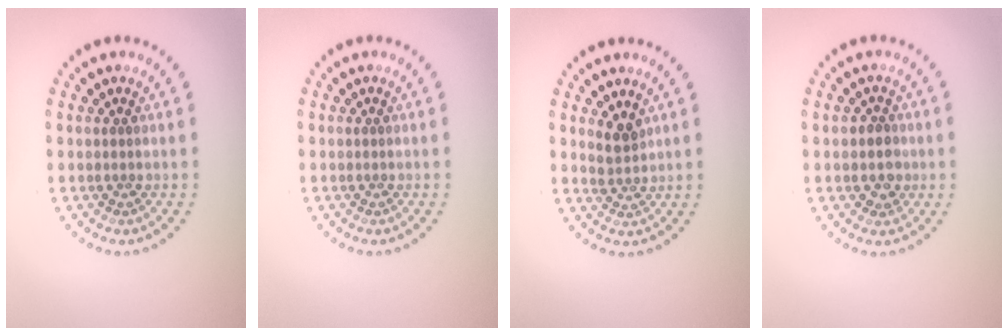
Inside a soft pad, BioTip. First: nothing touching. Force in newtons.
{"total": 0.0}
{"total": 1.9, "press": 1.5, "slide": 1.1}
{"total": 1.9, "press": 1.8, "slide": 0.7}